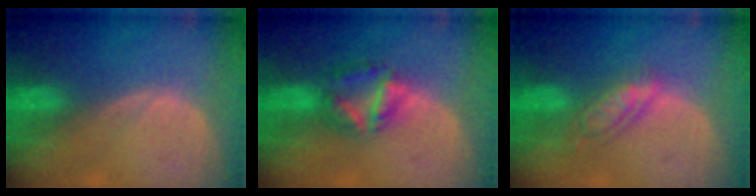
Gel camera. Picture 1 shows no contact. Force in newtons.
{"total": 6.0, "press": 5.9, "slide": 1.0}
{"total": 5.5, "press": 5.0, "slide": 2.4}